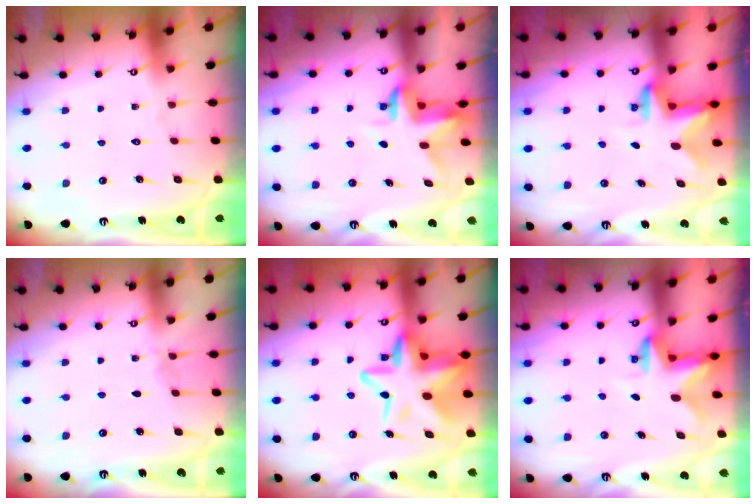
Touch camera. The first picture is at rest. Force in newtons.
{"total": 3.3, "press": 3.2, "slide": 0.4}
{"total": 2.3, "press": 2.3, "slide": 0.4}
{"total": 2.1, "press": 2.0, "slide": 0.4}
{"total": 17.2, "press": 16.9, "slide": 3.0}
{"total": 2.6, "press": 2.6, "slide": 0.4}